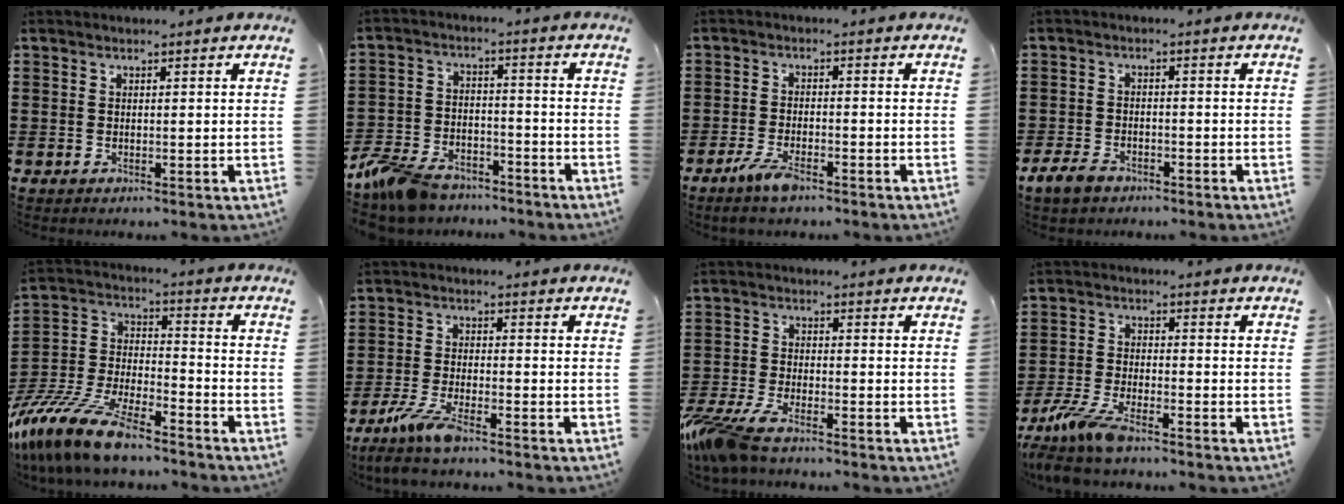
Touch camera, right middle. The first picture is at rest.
{"total": 8.3, "force": [-7.4, 2.6, 2.6], "torque": [-0.082, 0.009, -0.152]}
{"total": 4.2, "force": [-2.9, 1.2, 2.8], "torque": [-0.067, -0.003, -0.057]}
{"total": 3.4, "force": [-2.5, 1.6, 1.6], "torque": [-0.044, 0.002, -0.053]}
{"total": 12.5, "force": [-10.7, 2.2, 6.2], "torque": [-0.148, 0.013, -0.219]}
{"total": 5.7, "force": [-4.4, 0.7, 3.6], "torque": [-0.085, -0.017, -0.084]}
{"total": 6.2, "force": [-5.1, 1.0, 3.3], "torque": [-0.102, -0.015, -0.108]}
{"total": 6.6, "force": [-5.3, 1.2, 3.7], "torque": [-0.093, -0.013, -0.103]}